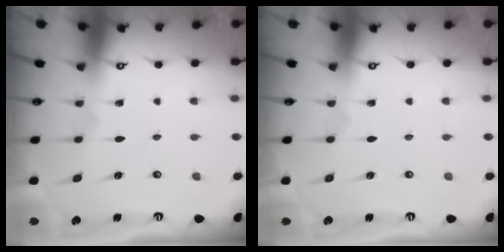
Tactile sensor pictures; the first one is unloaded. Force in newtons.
{"total": 0.0}